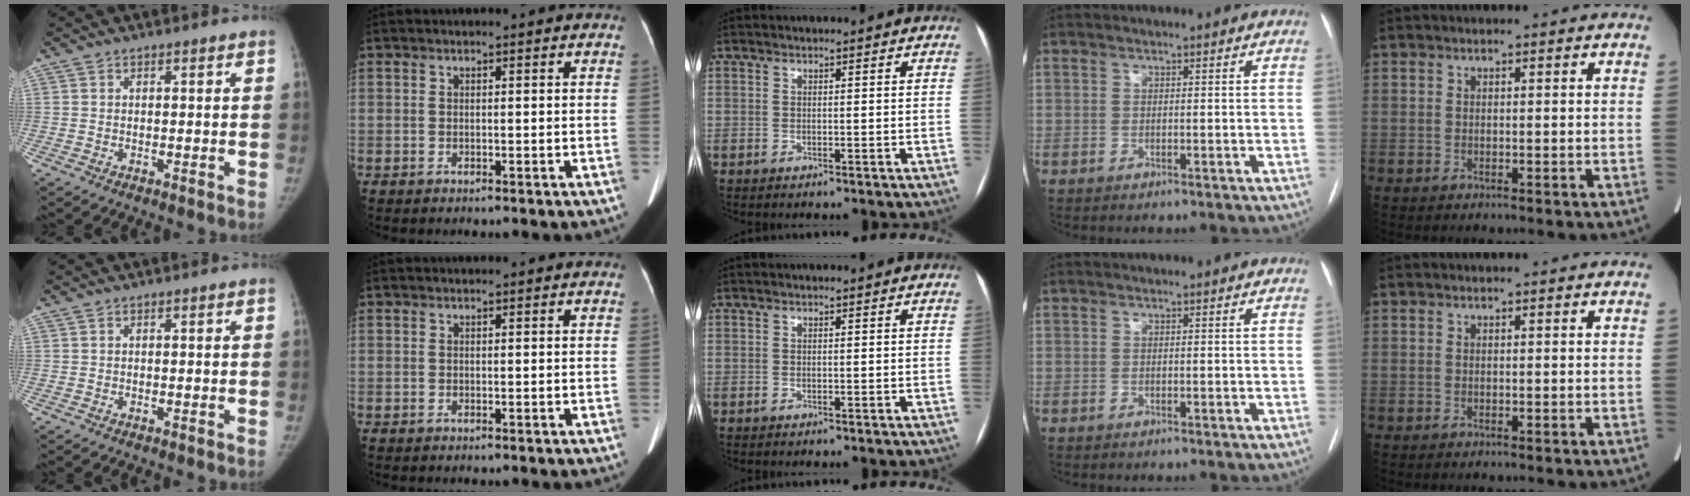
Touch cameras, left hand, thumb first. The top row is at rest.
{}